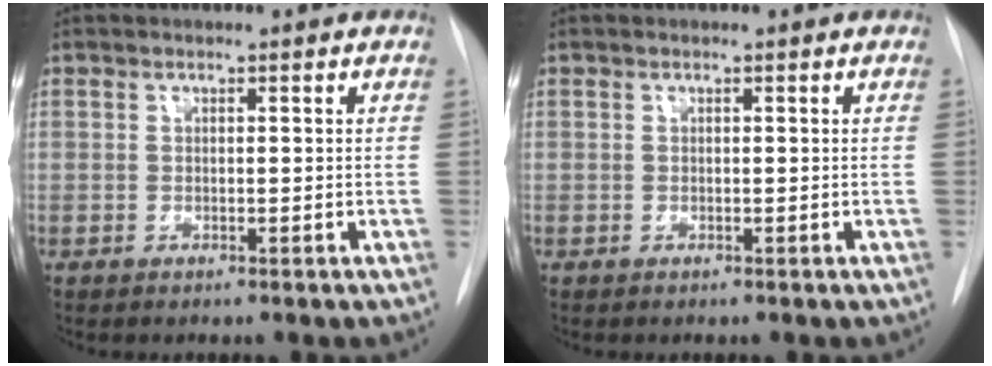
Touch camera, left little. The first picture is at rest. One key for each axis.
{"total": 0.0}